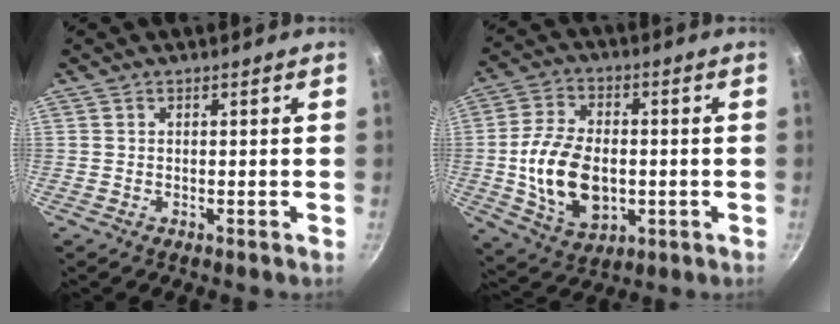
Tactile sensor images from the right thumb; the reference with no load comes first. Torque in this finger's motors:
{"motor_torque": [-0.09, 1.08, 0.68, 0.69, 0.15]}